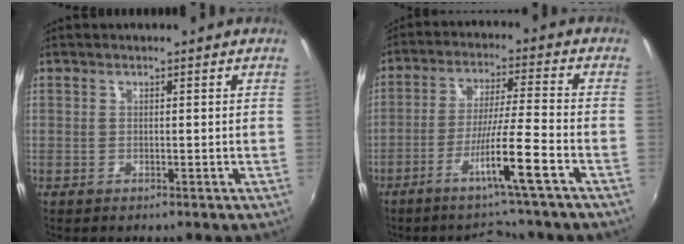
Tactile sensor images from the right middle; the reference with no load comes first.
{"total": 10.6, "force": [-7.0, -0.7, 8.0], "torque": [-0.145, -0.014, -0.121]}